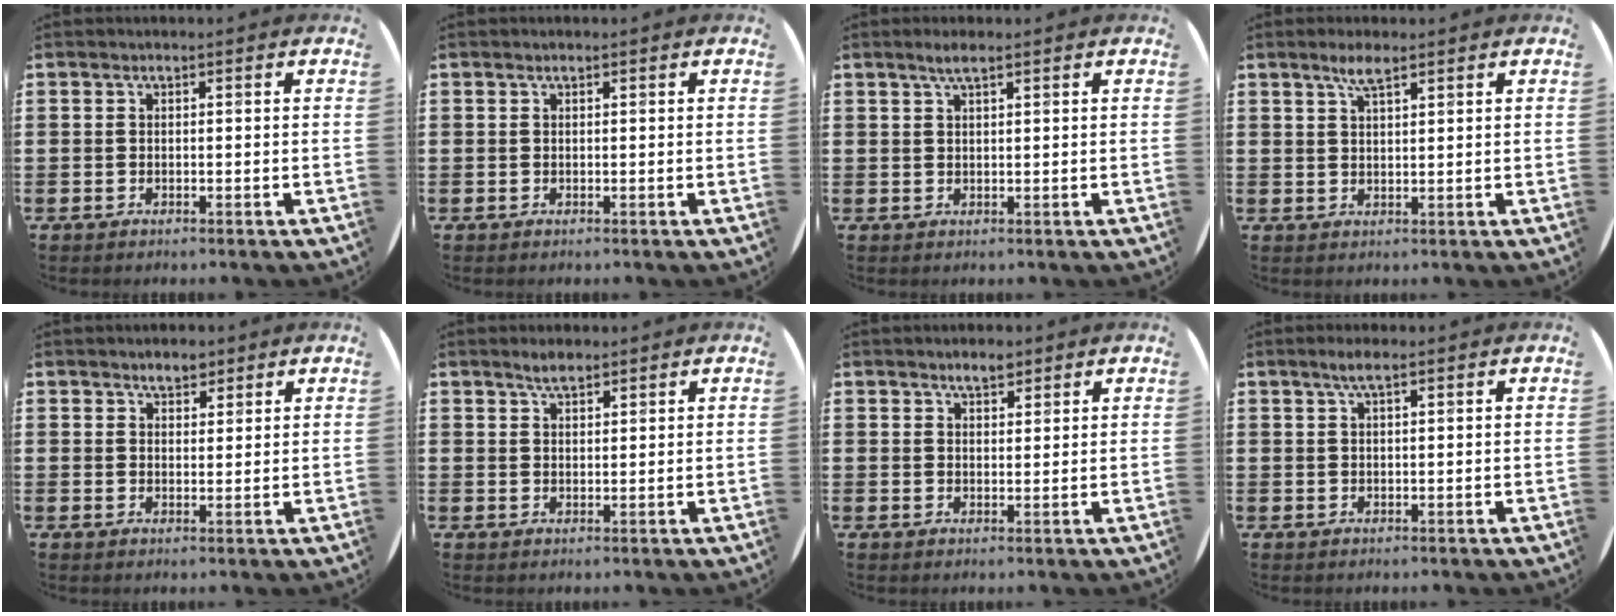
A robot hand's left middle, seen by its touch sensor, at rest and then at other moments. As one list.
[{"total": 0.0}, {"total": 2.0, "force": [1.4, 0.2, 1.4], "torque": [-0.028, 0.005, 0.024]}, {"total": 3.0, "force": [2.2, 0.6, 2.0], "torque": [-0.042, 0.006, 0.038]}, {"total": 2.6, "force": [2.3, 1.1, 0.7], "torque": [-0.007, 0.002, 0.041]}, {"total": 2.2, "force": [2.0, 0.6, 0.8], "torque": [-0.018, 0.005, 0.037]}, {"total": 2.6, "force": [2.2, 1.0, 0.8], "torque": [-0.011, 0.002, 0.040]}, {"total": 2.2, "force": [1.4, 0.3, 1.7], "torque": [-0.033, 0.007, 0.024]}]